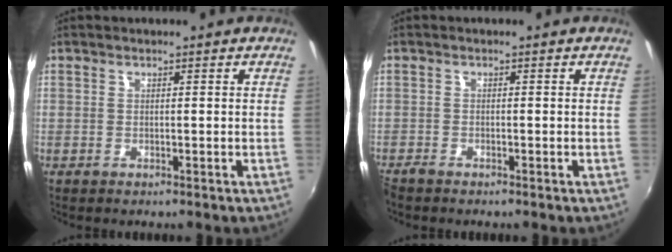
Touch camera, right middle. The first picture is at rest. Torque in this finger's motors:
{"motor_torque": [0.53, -0.54, 0.18, 0.06]}